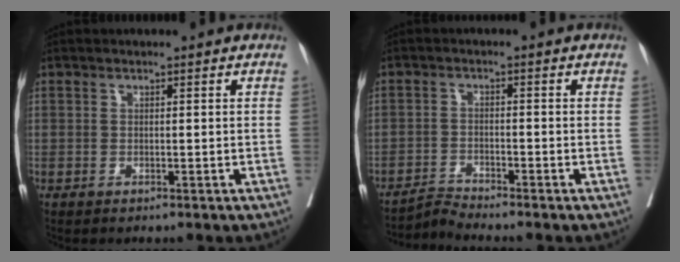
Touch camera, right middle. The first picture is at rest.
{"total": 3.1, "force": [-2.7, -1.3, -0.7], "torque": [0.013, -0.014, -0.050]}